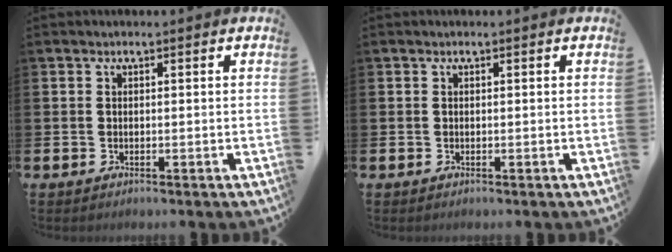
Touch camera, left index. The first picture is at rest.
{"total": 0.0}